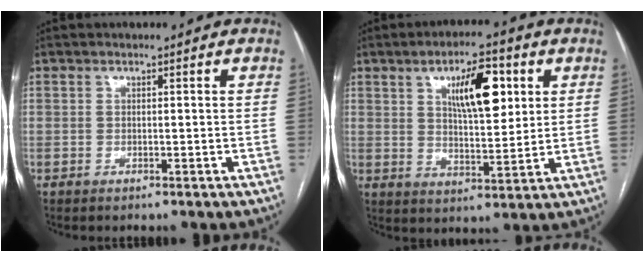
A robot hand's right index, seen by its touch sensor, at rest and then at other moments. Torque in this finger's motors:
{"motor_torque": [1.13, 1.01, 0.45, 0.11]}